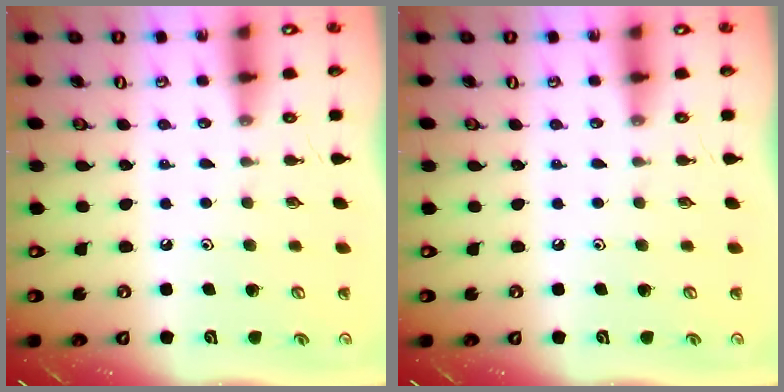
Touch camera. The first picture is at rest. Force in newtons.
{"total": 0.0}